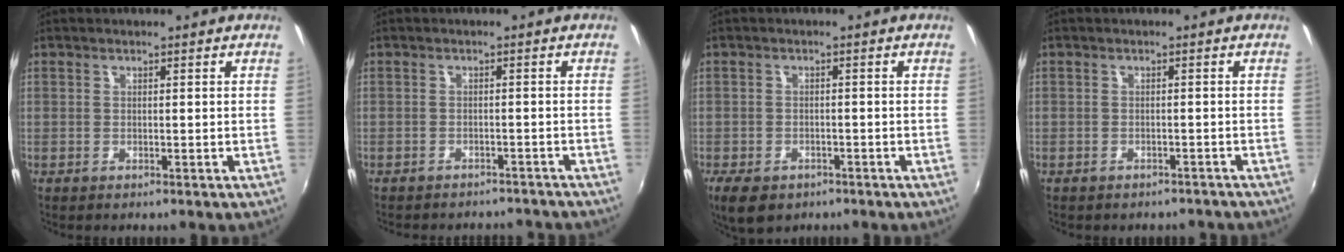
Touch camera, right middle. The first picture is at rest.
{"total": 9.1, "force": [-8.2, 2.9, 2.6], "torque": [-0.060, -0.004, -0.099]}
{"total": 6.4, "force": [-4.1, 3.7, 3.2], "torque": [-0.079, -0.019, -0.066]}
{"total": 4.2, "force": [-3.5, 2.2, 0.9], "torque": [-0.015, 0.005, -0.035]}